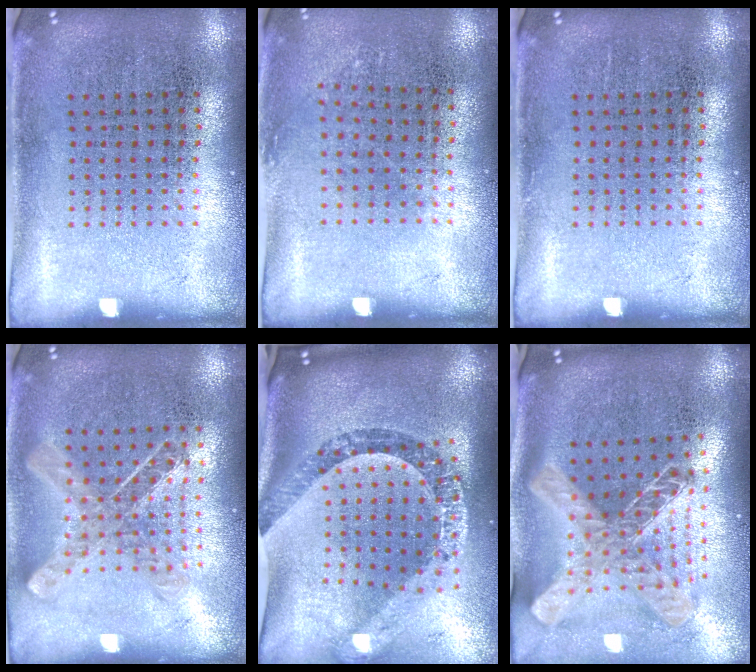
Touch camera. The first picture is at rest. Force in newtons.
{"total": 0.8, "press": 0.7, "slide": 0.5}
{"total": 0.0}
{"total": 1.0, "press": 1.0, "slide": 0.1}
{"total": 2.6, "press": 2.0, "slide": 1.6}
{"total": 2.4, "press": 1.8, "slide": 1.6}